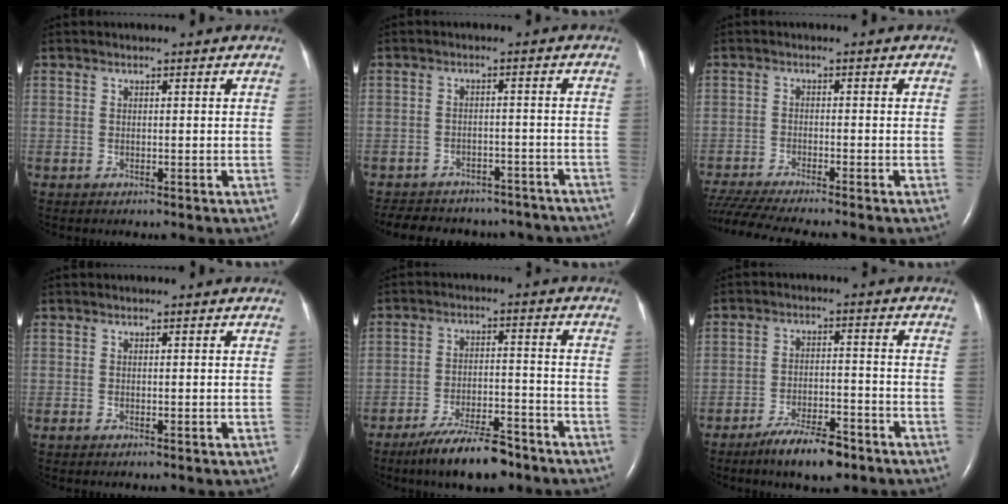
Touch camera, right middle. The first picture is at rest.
{"total": 18.9, "force": [-16.4, 7.2, 5.9], "torque": [-0.138, -0.005, -0.195]}
{"total": 10.1, "force": [-9.0, -1.0, 4.5], "torque": [-0.074, -0.024, -0.151]}
{"total": 0.0}
{"total": 10.0, "force": [-7.8, 2.3, 5.8], "torque": [-0.100, -0.012, -0.134]}
{"total": 7.8, "force": [-5.9, 2.0, 4.8], "torque": [-0.089, -0.007, -0.098]}